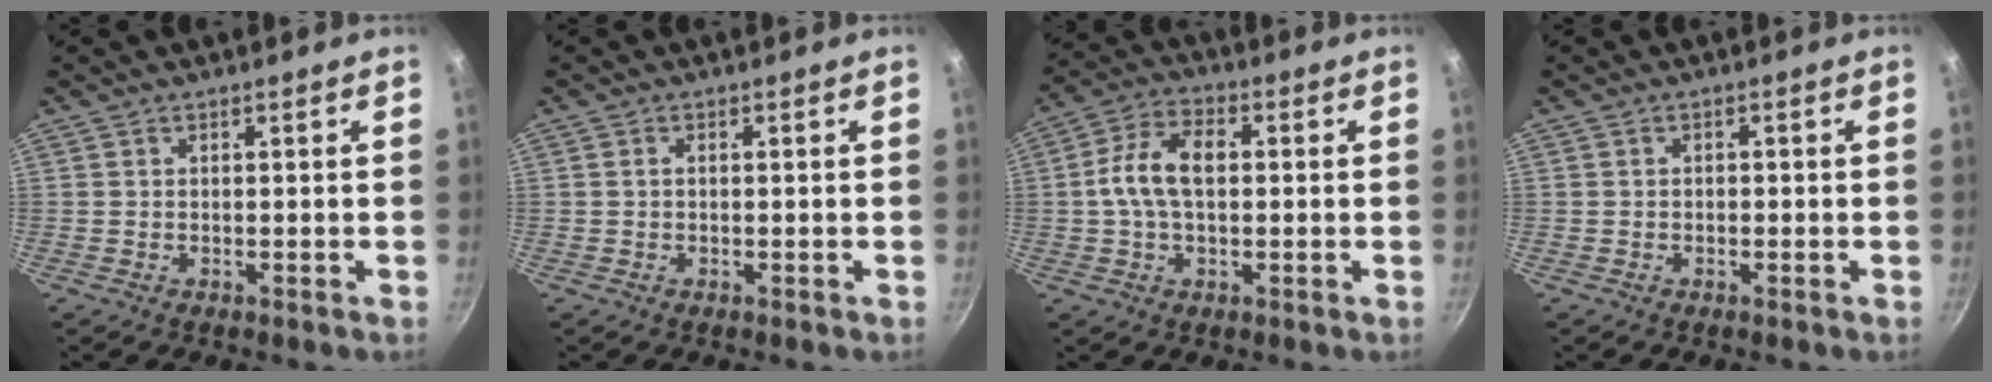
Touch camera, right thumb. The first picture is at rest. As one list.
[{"total": 0.6, "force": [0.0, 0.3, 0.5], "torque": [-0.009, 0.000, -0.001]}, {"total": 9.6, "force": [0.6, 5.5, 7.9], "torque": [-0.154, 0.022, 0.008]}, {"total": 0.6, "force": [-0.2, 0.4, 0.3], "torque": [-0.001, 0.002, -0.008]}]